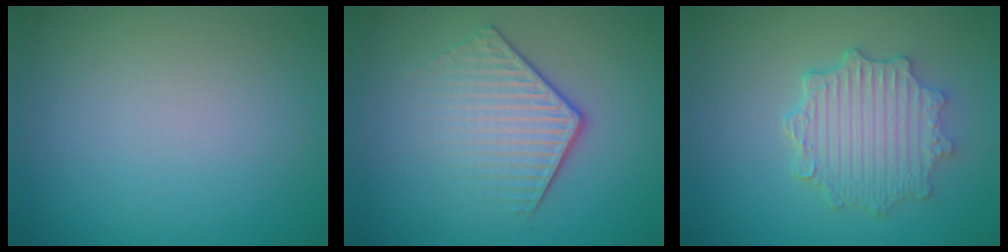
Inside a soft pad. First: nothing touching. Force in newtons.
{"total": 4.4, "press": 2.9, "slide": 3.3}
{"total": 4.9, "press": 3.8, "slide": 3.0}